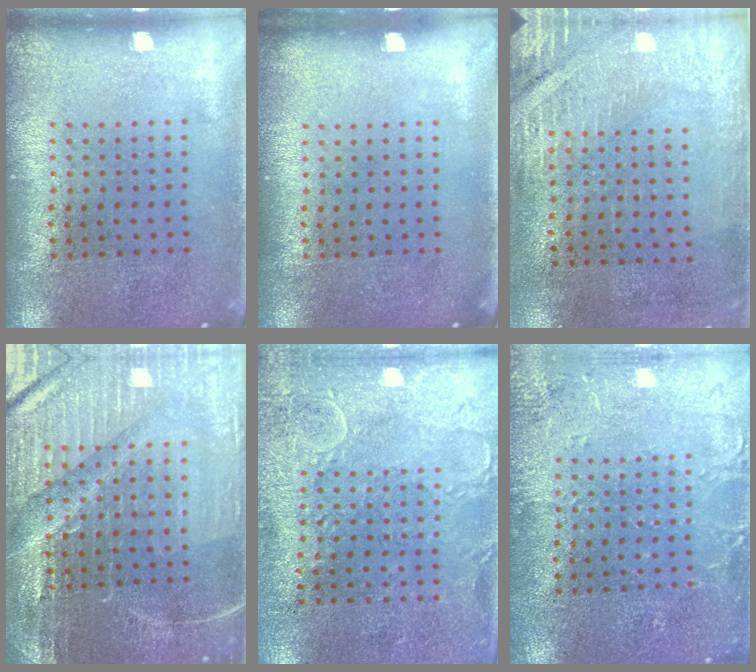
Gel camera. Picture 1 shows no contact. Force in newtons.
{"total": 0.0}
{"total": 2.9, "press": 2.5, "slide": 1.4}
{"total": 4.0, "press": 3.9, "slide": 0.8}
{"total": 2.9, "press": 2.5, "slide": 1.5}
{"total": 2.9, "press": 2.9, "slide": 0.4}